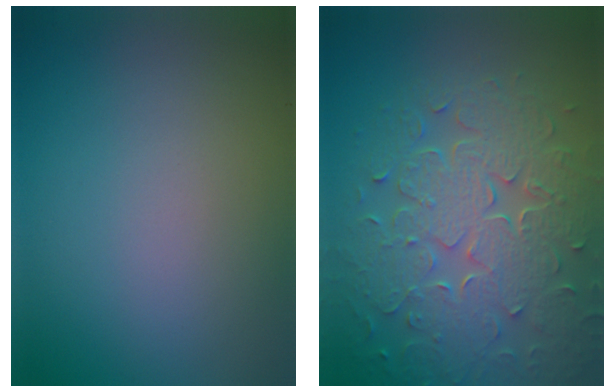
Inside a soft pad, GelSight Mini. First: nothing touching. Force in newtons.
{"total": 8.9, "press": 6.2, "slide": 6.4}